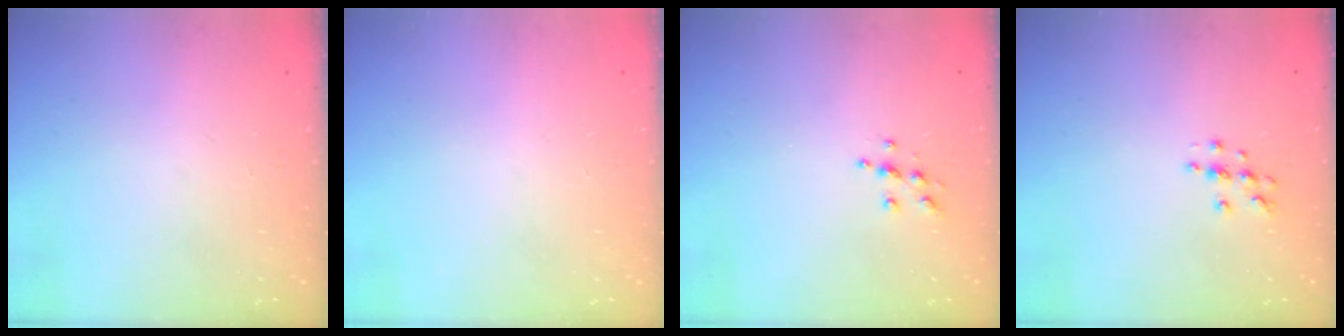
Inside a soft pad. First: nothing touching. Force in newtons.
{"total": 0.0}
{"total": 5.5, "press": 5.5, "slide": 0.4}
{"total": 4.2, "press": 4.2, "slide": 0.5}